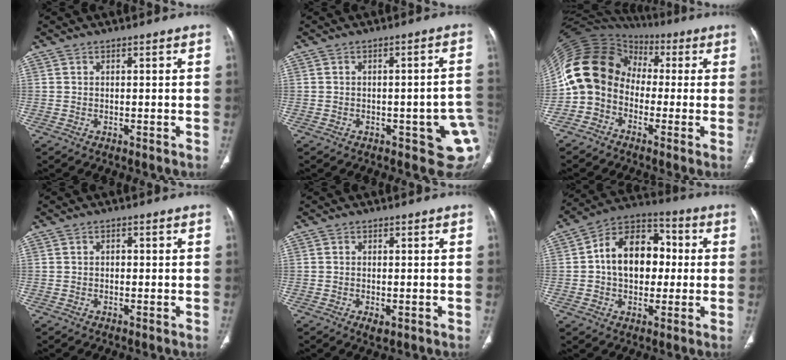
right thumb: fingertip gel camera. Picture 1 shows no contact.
{"total": 10.5, "force": [-3.0, 4.2, 9.2], "torque": [-0.097, 0.007, -0.027]}
{"total": 13.8, "force": [-1.7, 11.5, 7.5], "torque": [-0.126, 0.056, -0.050]}
{"total": 0.9, "force": [0.0, 0.7, 0.5], "torque": [-0.005, 0.003, -0.002]}
{"total": 2.1, "force": [-0.7, 1.0, 1.7], "torque": [-0.031, -0.004, -0.010]}
{"total": 15.6, "force": [1.1, 10.9, 11.1], "torque": [-0.136, 0.031, 0.009]}